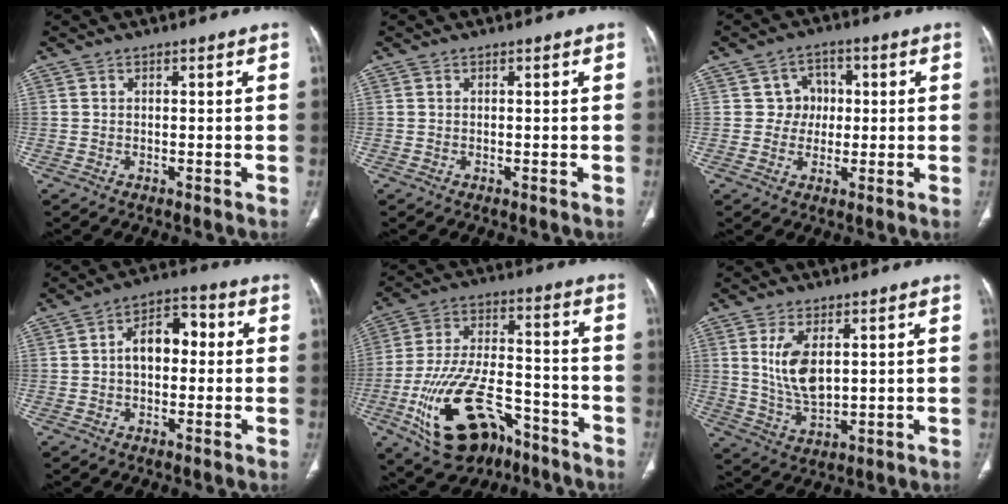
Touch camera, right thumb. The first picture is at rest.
{"total": 0.0}
{"total": 5.2, "force": [0.5, 4.9, 1.6], "torque": [0.014, 0.010, 0.002]}
{"total": 8.3, "force": [0.3, 5.3, 6.4], "torque": [-0.083, 0.031, -0.006]}
{"total": 20.3, "force": [-10.5, 10.6, 13.7], "torque": [-0.243, 0.065, -0.168]}
{"total": 8.5, "force": [2.3, 4.2, 7.0], "torque": [-0.134, -0.018, 0.056]}